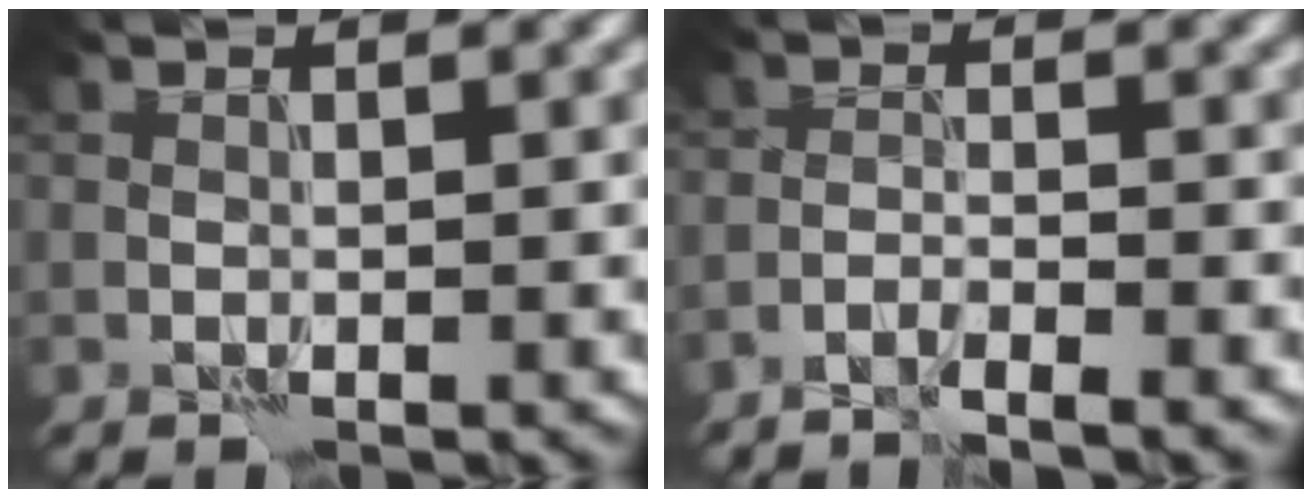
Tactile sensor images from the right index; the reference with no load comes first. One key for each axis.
{"total": 2.1, "fx": -1.9, "fy": -0.1, "fz": 0.9, "tx": -0.016, "ty": 0.003, "tz": -0.039}